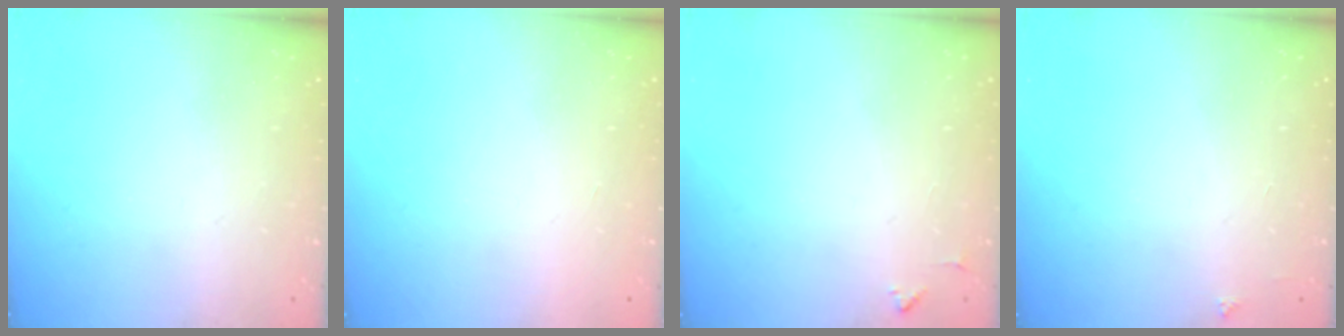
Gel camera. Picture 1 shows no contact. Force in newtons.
{"total": 1.5, "press": 1.5, "slide": 0.1}
{"total": 4.1, "press": 4.0, "slide": 0.6}
{"total": 2.1, "press": 2.1, "slide": 0.3}